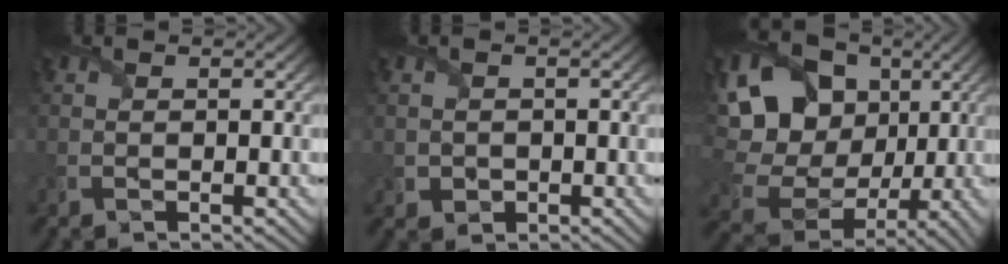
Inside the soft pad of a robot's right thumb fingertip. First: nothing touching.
{"total": 1.6, "force": [-0.3, 1.5, 0.3], "torque": [-0.008, -0.011, -0.006]}
{"total": 17.1, "force": [3.1, 13.6, 10.0], "torque": [-0.240, 0.023, 0.068]}